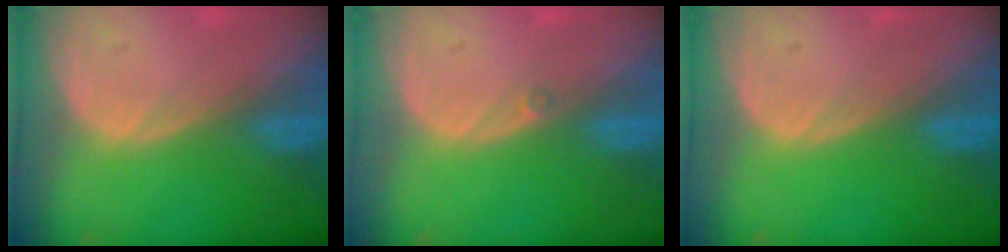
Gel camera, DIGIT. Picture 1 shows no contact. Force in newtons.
{"total": 0.6, "press": 0.5, "slide": 0.3}
{"total": 0.0}